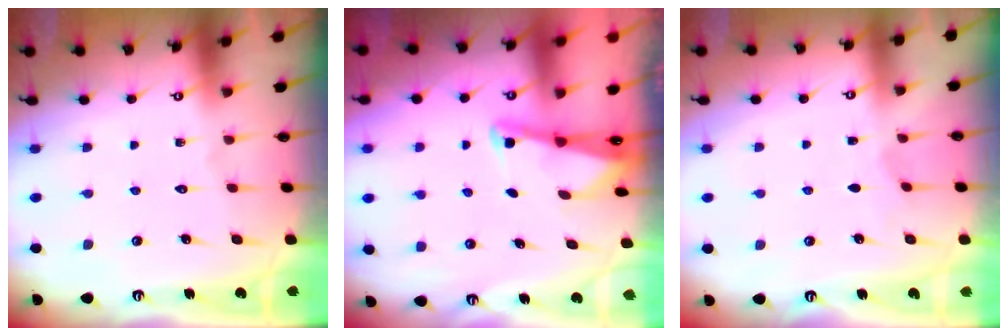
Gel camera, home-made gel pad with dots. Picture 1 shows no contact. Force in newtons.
{"total": 2.2, "press": 2.2, "slide": 0.3}
{"total": 2.3, "press": 2.3, "slide": 0.4}